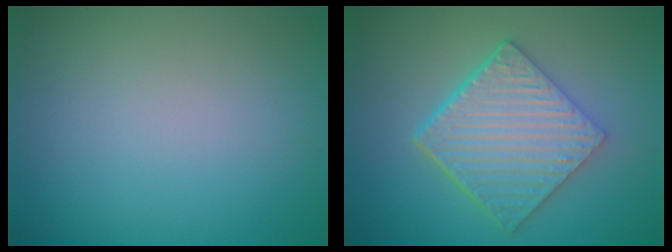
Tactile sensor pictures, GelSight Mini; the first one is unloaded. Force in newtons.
{"total": 6.6, "press": 4.7, "slide": 4.6}